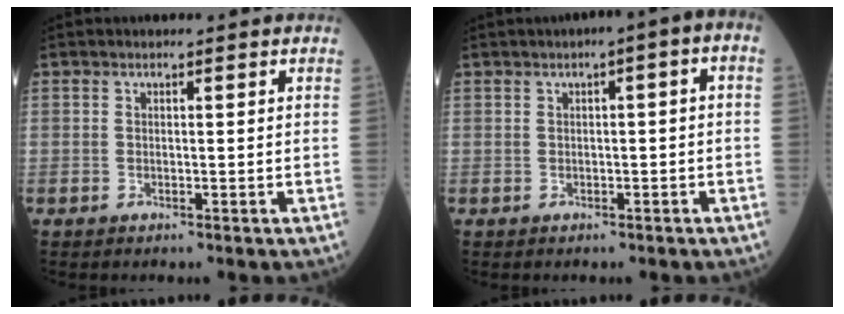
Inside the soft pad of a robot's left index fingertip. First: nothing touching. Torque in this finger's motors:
{"motor_torque": [0.28, -0.84, -0.10, 0.03]}